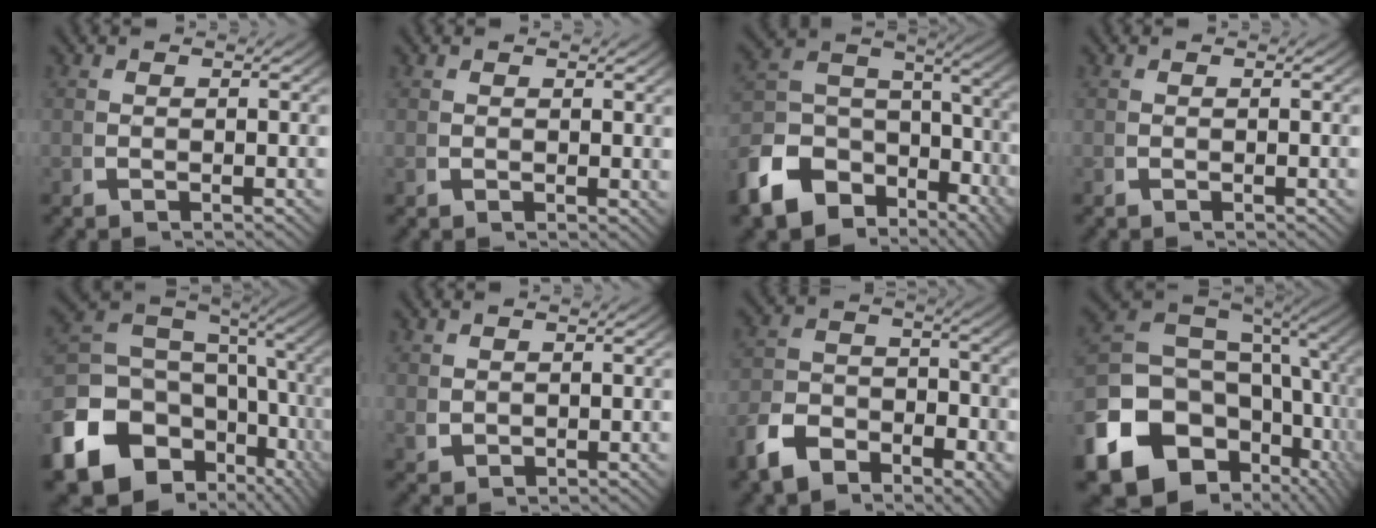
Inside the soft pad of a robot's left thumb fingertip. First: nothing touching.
{"total": 0.7, "force": [0.7, 0.3, 0.1], "torque": [0.000, -0.004, 0.013]}
{"total": 12.7, "force": [-4.0, 8.9, 8.2], "torque": [-0.164, -0.051, -0.047]}
{"total": 0.0}
{"total": 16.5, "force": [-3.8, 11.6, 11.0], "torque": [-0.199, -0.055, -0.045]}
{"total": 1.0, "force": [0.6, 0.7, 0.3], "torque": [-0.007, -0.005, 0.022]}
{"total": 6.1, "force": [-3.6, 4.0, 2.7], "torque": [-0.040, -0.023, -0.056]}
{"total": 18.4, "force": [-3.7, 13.1, 12.4], "torque": [-0.235, -0.048, -0.046]}